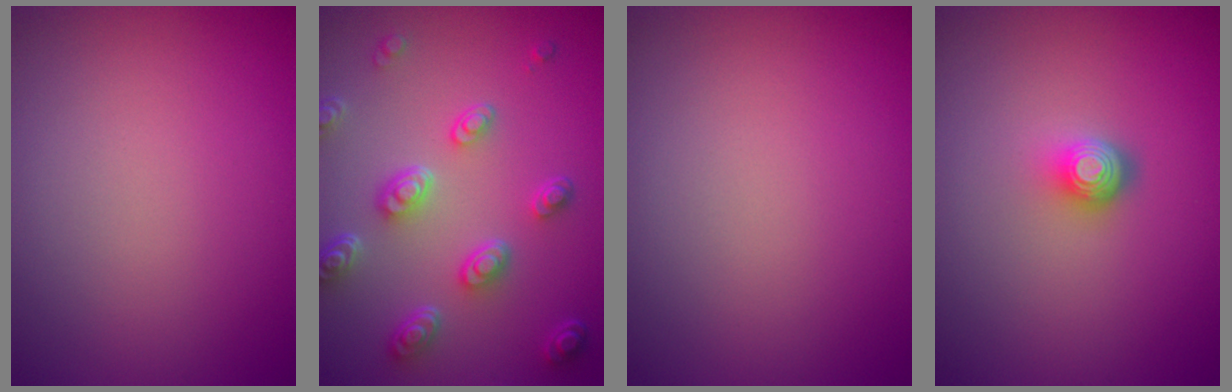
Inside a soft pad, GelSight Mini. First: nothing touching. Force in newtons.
{"total": 5.1, "press": 3.8, "slide": 3.5}
{"total": 0.0}
{"total": 2.3, "press": 1.4, "slide": 1.8}